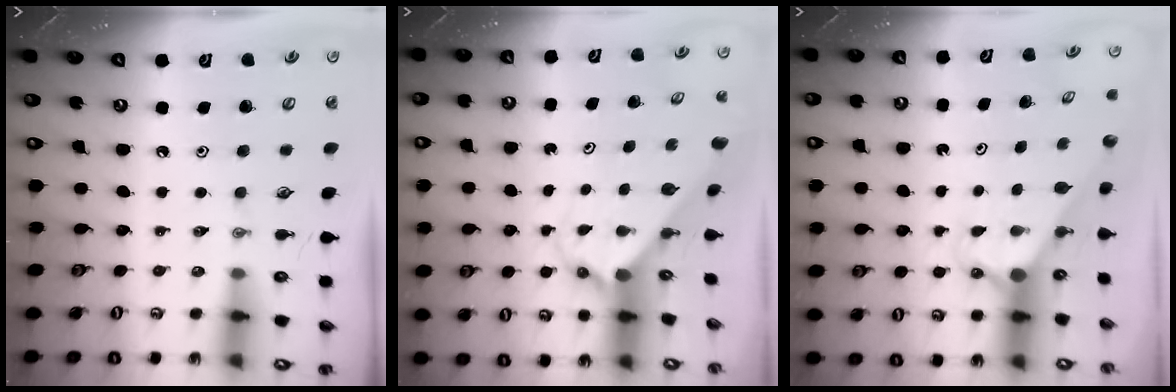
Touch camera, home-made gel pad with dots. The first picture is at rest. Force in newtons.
{"total": 2.9, "press": 2.9, "slide": 0.3}
{"total": 3.0, "press": 3.0, "slide": 0.0}